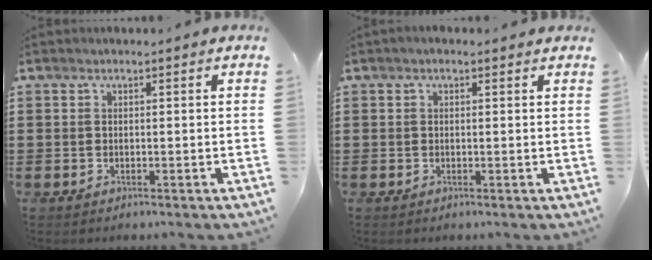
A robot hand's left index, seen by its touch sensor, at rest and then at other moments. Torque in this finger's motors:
{"motor_torque": [2.14, 0.00, 0.40, 0.02]}